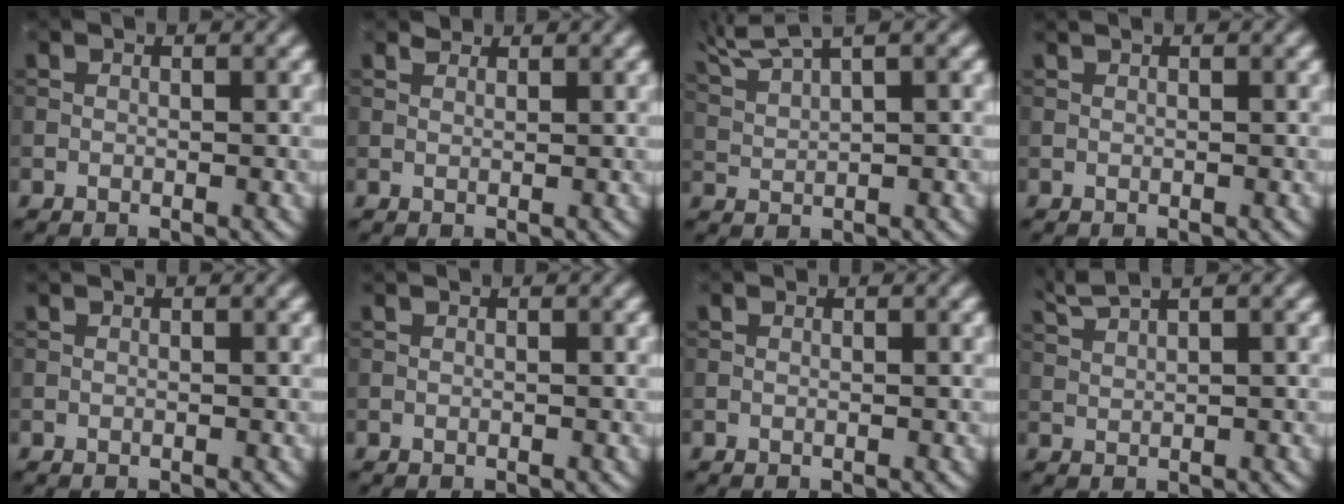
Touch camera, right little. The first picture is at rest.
{"total": 0.9, "force": [0.9, 0.2, 0.2], "torque": [-0.008, 0.000, 0.016]}
{"total": 5.5, "force": [4.3, 0.9, 3.2], "torque": [-0.079, 0.020, 0.077]}
{"total": 0.7, "force": [0.5, 0.1, 0.4], "torque": [-0.009, 0.003, 0.004]}
{"total": 0.0}
{"total": 0.0}
{"total": 0.0}
{"total": 2.9, "force": [2.3, 0.5, 1.7], "torque": [-0.032, 0.010, 0.050]}